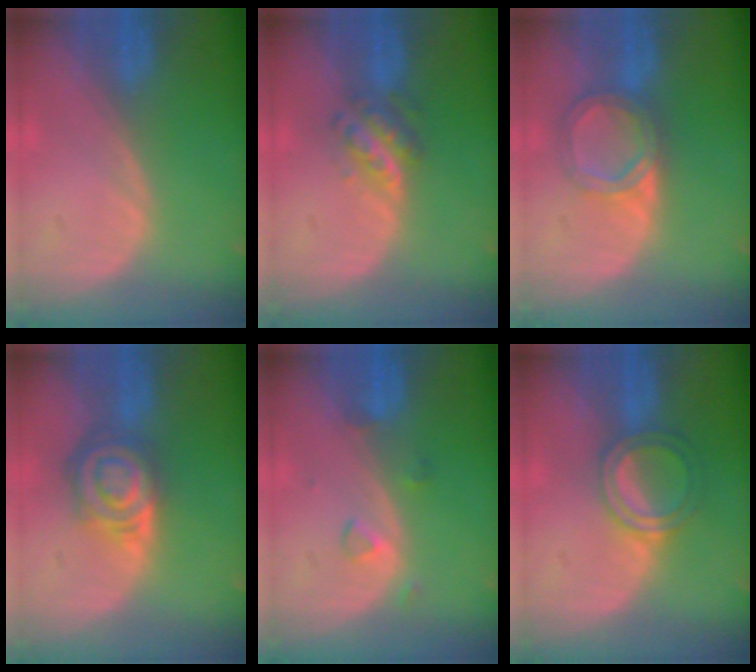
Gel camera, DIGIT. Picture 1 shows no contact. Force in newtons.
{"total": 4.9, "press": 4.5, "slide": 2.1}
{"total": 6.1, "press": 5.4, "slide": 3.0}
{"total": 7.8, "press": 7.0, "slide": 3.4}
{"total": 2.1, "press": 2.1, "slide": 0.1}
{"total": 5.0, "press": 4.7, "slide": 1.7}